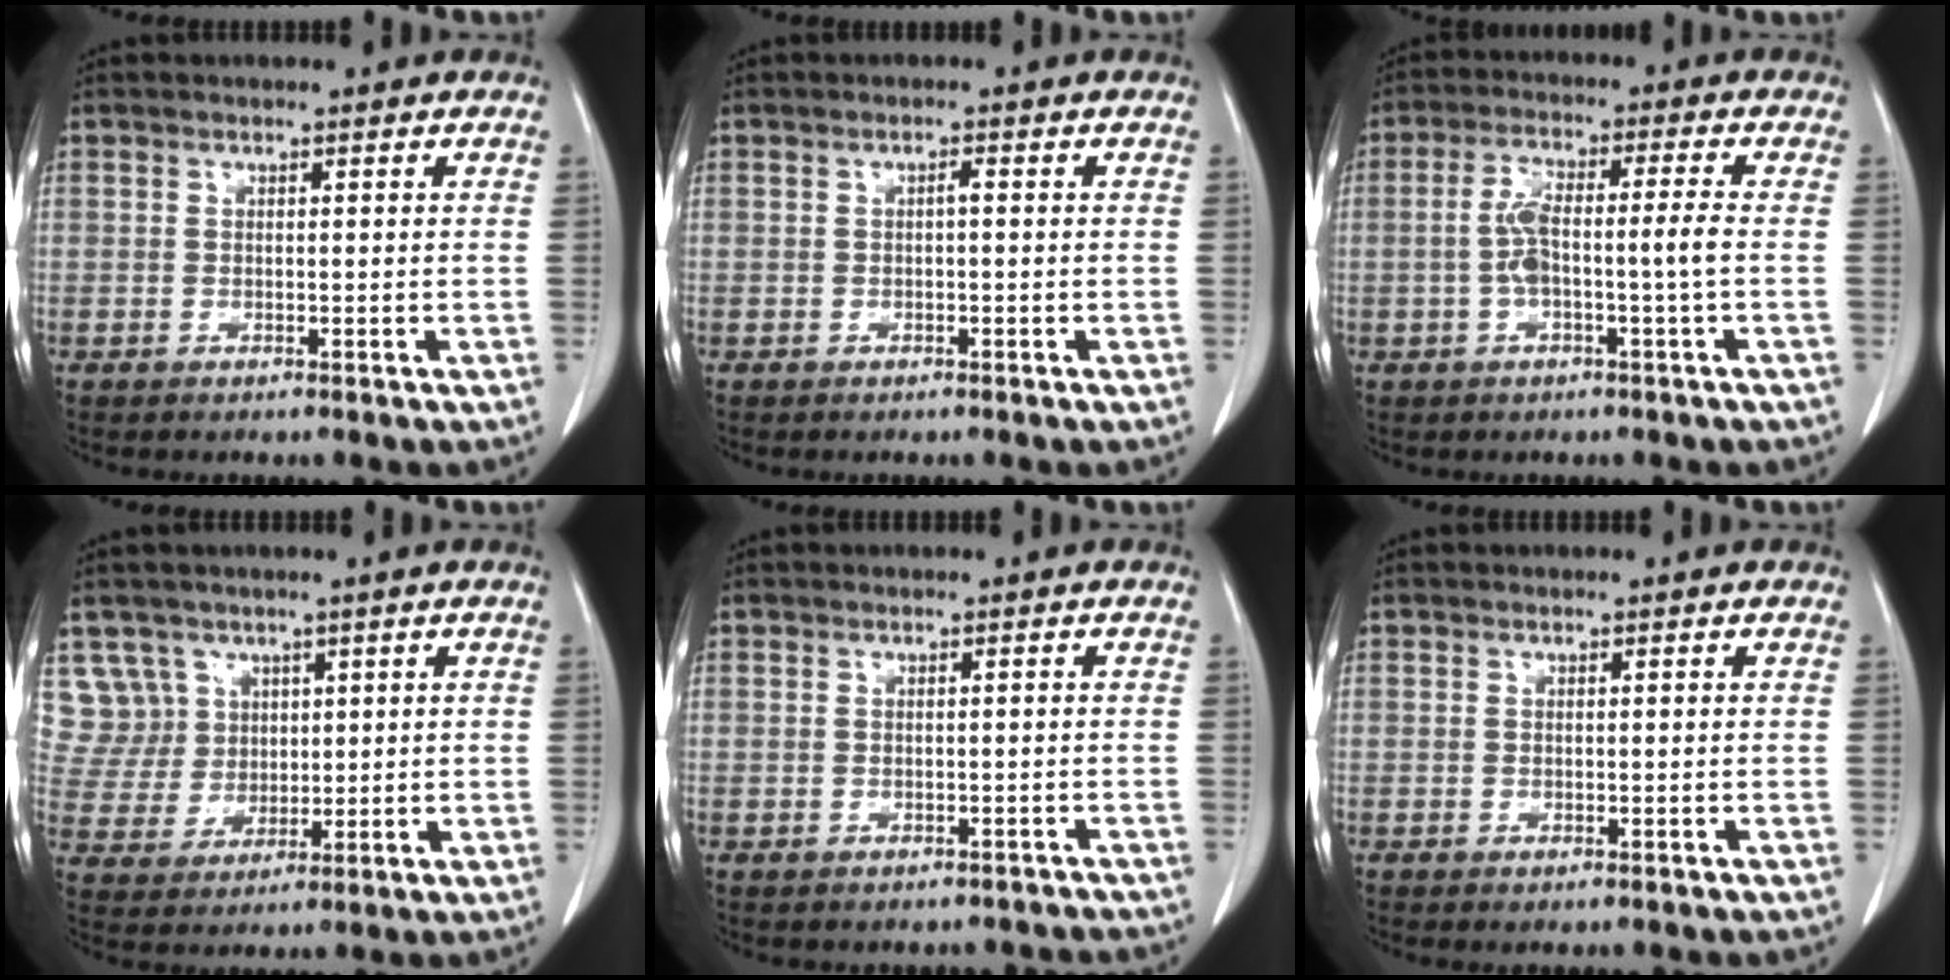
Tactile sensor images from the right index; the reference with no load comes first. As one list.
[{"total": 0.8, "force": [0.0, 0.1, 0.8], "torque": [-0.013, 0.002, -0.001]}, {"total": 6.1, "force": [-1.0, 0.4, 6.0], "torque": [-0.124, 0.018, -0.018]}, {"total": 7.2, "force": [3.7, 6.2, -0.3], "torque": [0.008, 0.018, 0.083]}, {"total": 3.2, "force": [-2.8, 1.5, 0.2], "torque": [-0.002, 0.009, -0.030]}, {"total": 0.5, "force": [-0.3, 0.0, 0.4], "torque": [-0.011, -0.002, -0.003]}]